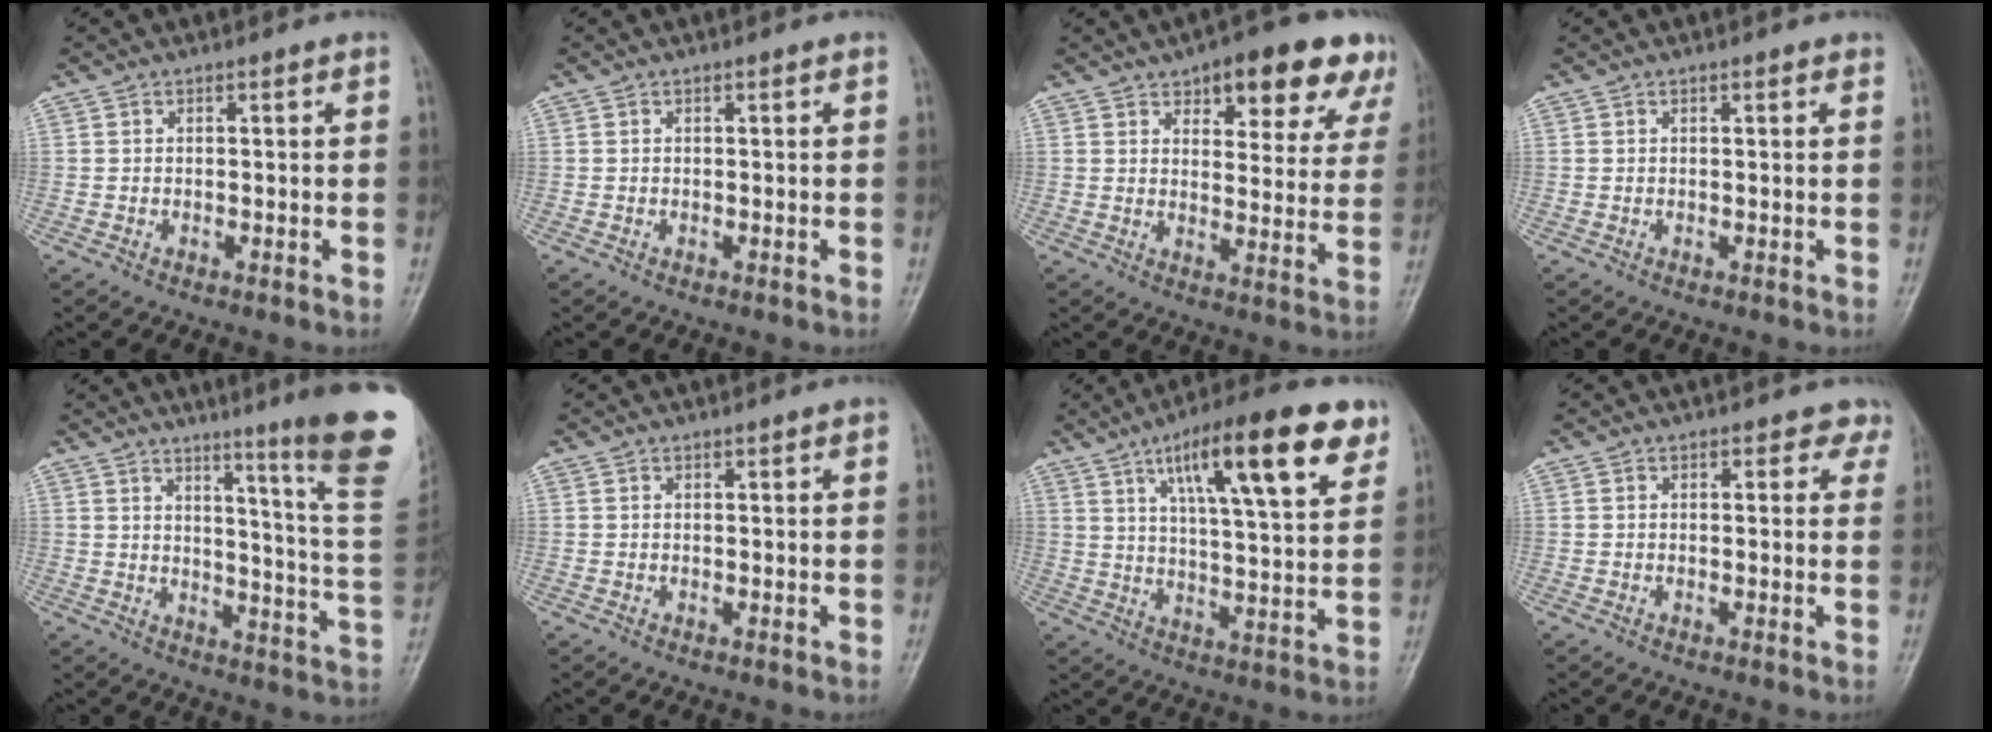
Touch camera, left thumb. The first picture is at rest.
{"total": 0.0}
{"total": 16.4, "force": [10.0, 6.9, 11.0], "torque": [-0.089, -0.033, 0.123]}
{"total": 0.7, "force": [0.5, 0.3, 0.5], "torque": [-0.007, -0.002, 0.004]}
{"total": 19.1, "force": [11.6, 0.3, 15.2], "torque": [-0.177, -0.089, 0.143]}
{"total": 1.2, "force": [0.8, 0.4, 0.8], "torque": [-0.007, -0.001, 0.008]}
{"total": 19.7, "force": [10.4, 5.0, 16.0], "torque": [-0.219, -0.025, 0.158]}
{"total": 3.4, "force": [2.4, 2.1, 0.9], "torque": [0.024, -0.009, 0.013]}